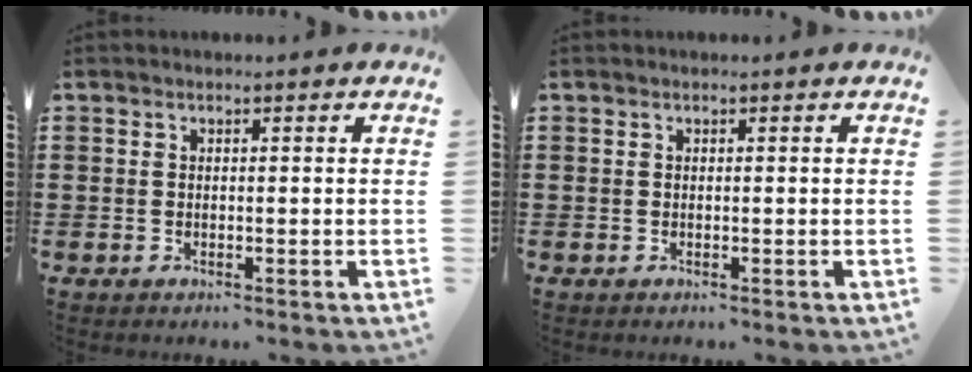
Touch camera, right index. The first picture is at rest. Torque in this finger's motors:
{"motor_torque": [-0.04, 0.05, 0.00, 0.00]}